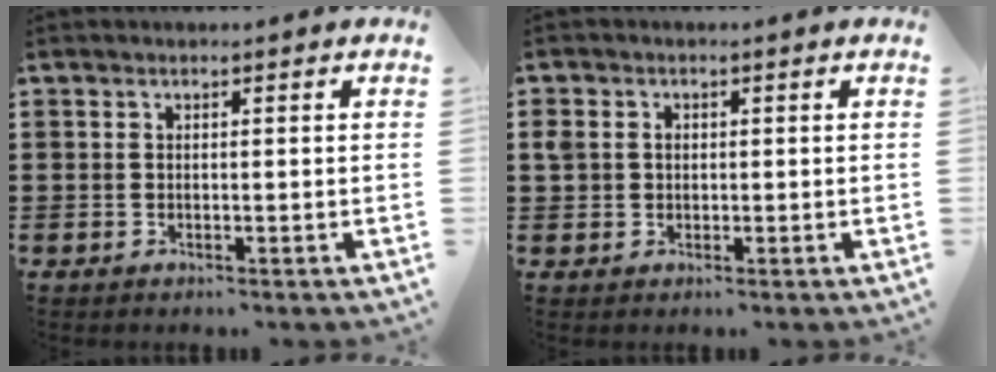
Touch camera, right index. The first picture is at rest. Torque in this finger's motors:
{"motor_torque": [0.09, -0.04, 0.03, 0.06]}